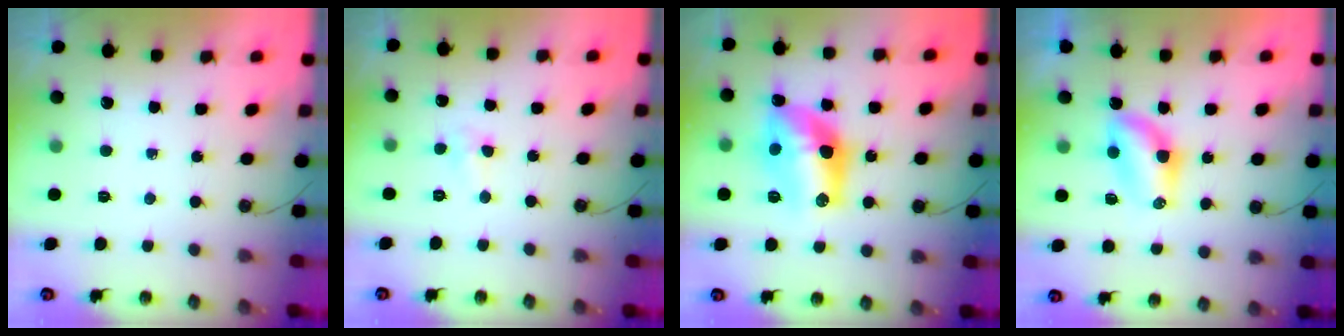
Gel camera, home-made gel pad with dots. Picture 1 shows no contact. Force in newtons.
{"total": 4.0, "press": 3.6, "slide": 1.7}
{"total": 14.1, "press": 14.1, "slide": 1.1}
{"total": 8.2, "press": 7.3, "slide": 3.8}